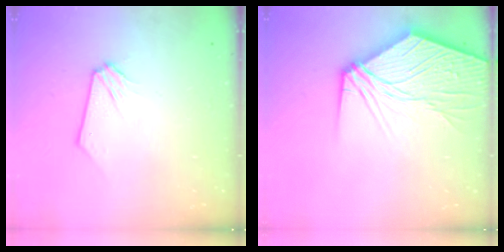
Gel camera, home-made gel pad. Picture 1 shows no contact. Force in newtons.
{"total": 15.1, "press": 14.9, "slide": 2.6}